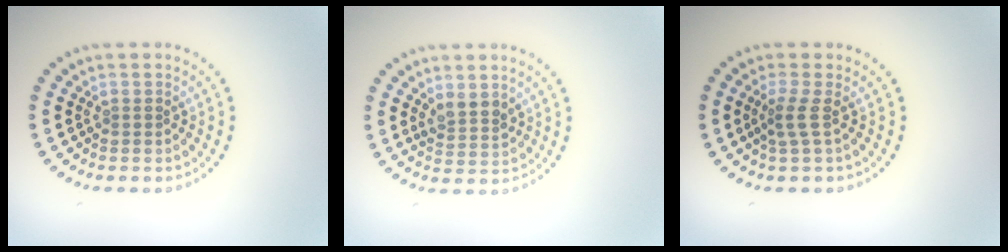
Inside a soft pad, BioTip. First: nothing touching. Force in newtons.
{"total": 2.2, "press": 2.1, "slide": 0.8}
{"total": 1.9, "press": 1.3, "slide": 1.4}